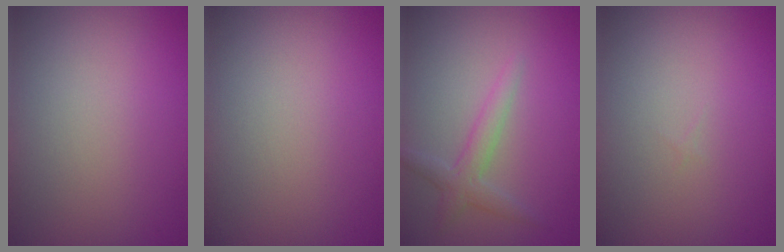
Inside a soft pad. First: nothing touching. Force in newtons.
{"total": 0.0}
{"total": 2.2, "press": 2.2, "slide": 0.1}
{"total": 0.0}